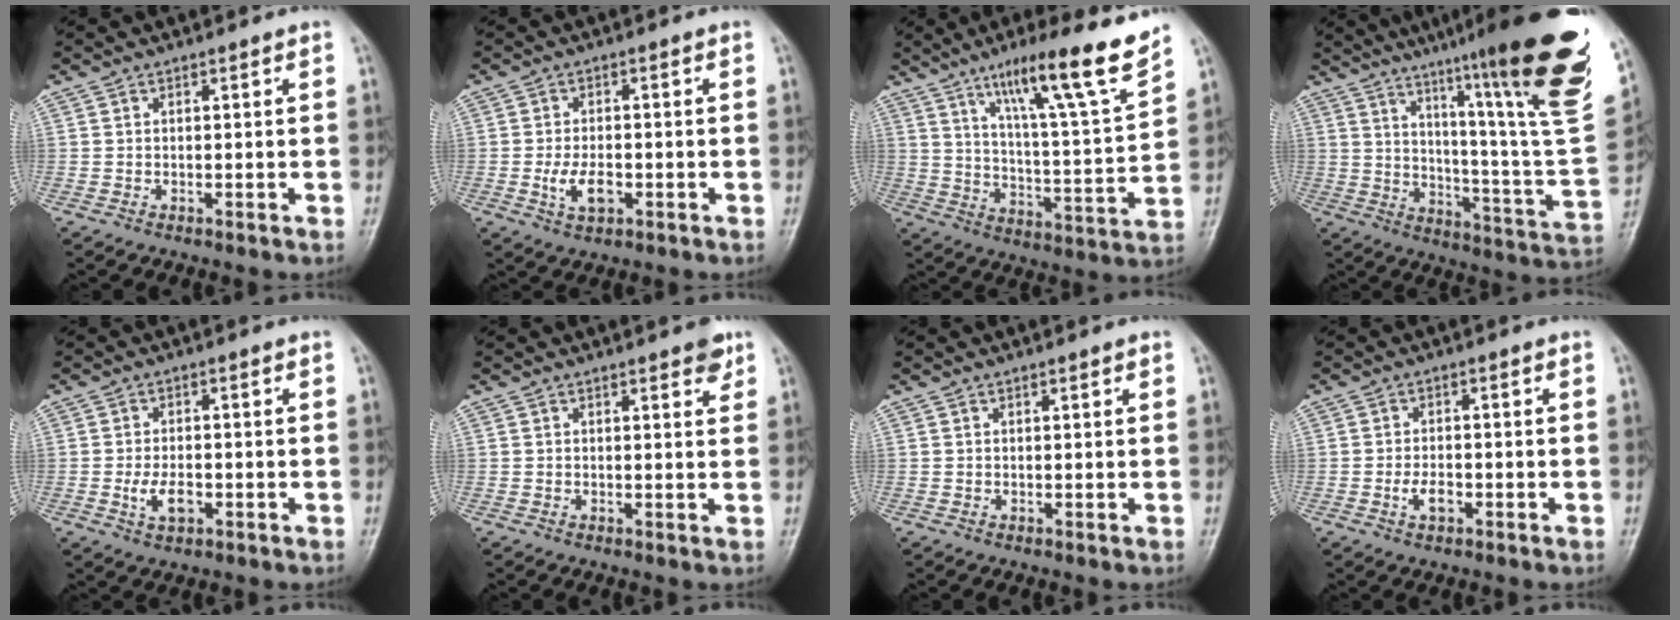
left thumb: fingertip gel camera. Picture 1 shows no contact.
{"total": 5.1, "force": [-1.4, 2.8, 4.0], "torque": [-0.075, 0.003, -0.022]}
{"total": 17.5, "force": [12.0, 1.0, 12.8], "torque": [-0.186, -0.064, 0.191]}
{"total": 30.3, "force": [18.8, 2.8, 23.5], "torque": [-0.288, -0.090, 0.274]}
{"total": 4.4, "force": [-1.2, 2.4, 3.4], "torque": [-0.063, 0.002, -0.019]}
{"total": 2.7, "force": [1.8, 1.0, 1.8], "torque": [-0.012, -0.008, 0.019]}
{"total": 0.7, "force": [0.5, 0.2, 0.5], "torque": [-0.006, -0.001, 0.006]}
{"total": 3.1, "force": [-1.1, 1.7, 2.3], "torque": [-0.040, 0.006, -0.020]}